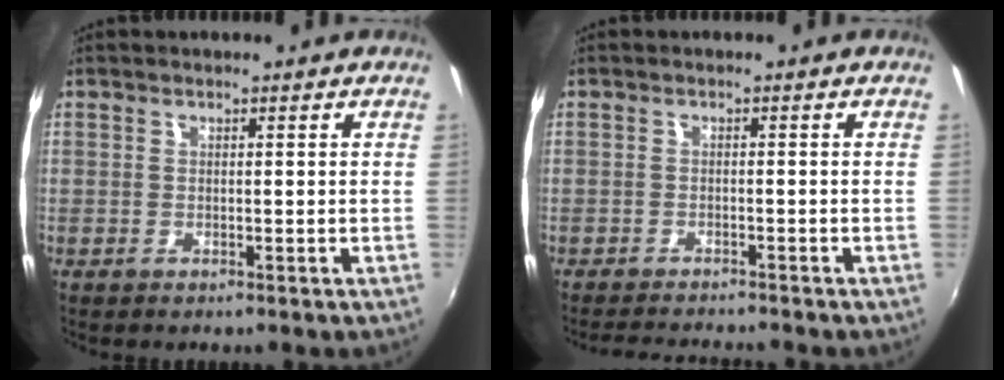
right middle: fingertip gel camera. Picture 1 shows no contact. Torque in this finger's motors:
{"motor_torque": [0.01, -0.01, 0.01, 0.00]}